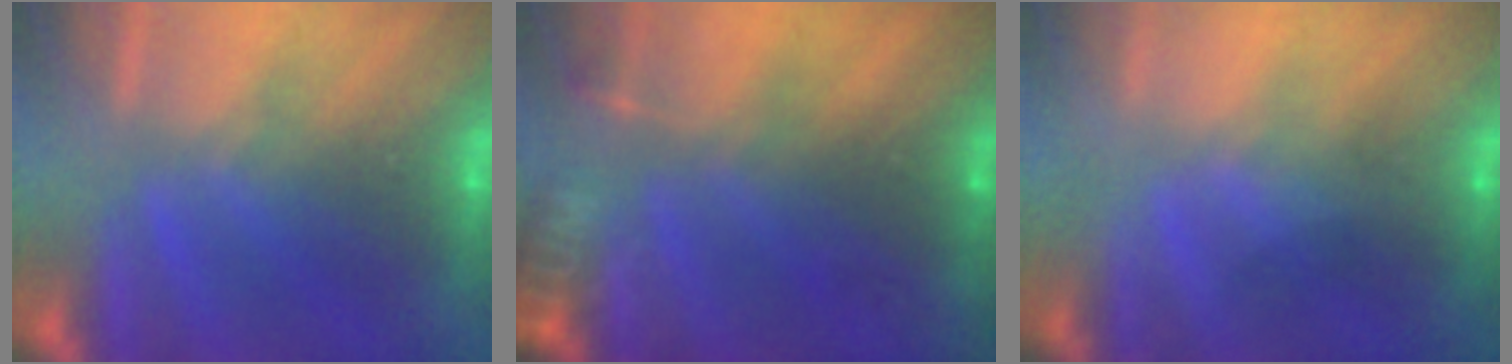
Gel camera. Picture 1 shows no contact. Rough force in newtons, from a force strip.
{"total": 7.7}
{"total": 1.6}